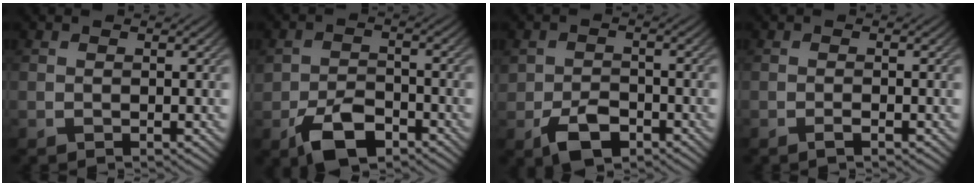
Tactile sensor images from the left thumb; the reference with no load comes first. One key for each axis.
{"total": 6.5, "fx": -3.7, "fy": 3.7, "fz": 3.9, "tx": -0.075, "ty": -0.005, "tz": -0.072}
{"total": 4.9, "fx": -2.7, "fy": 3.0, "fz": 2.8, "tx": -0.056, "ty": -0.009, "tz": -0.052}
{"total": 0.9, "fx": -0.6, "fy": 0.1, "fz": 0.7, "tx": -0.013, "ty": 0.002, "tz": -0.012}